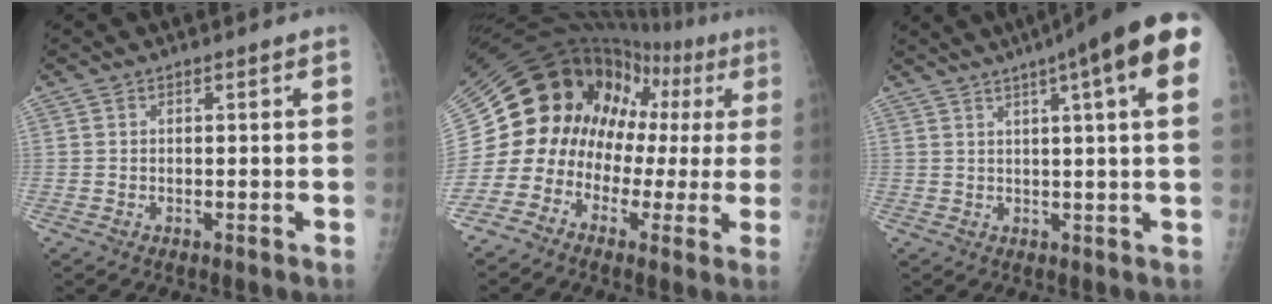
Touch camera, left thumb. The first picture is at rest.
{"total": 19.2, "force": [-0.8, 15.6, 11.2], "torque": [-0.152, 0.090, -0.018]}
{"total": 16.9, "force": [8.2, 2.0, 14.6], "torque": [-0.205, 0.012, 0.095]}